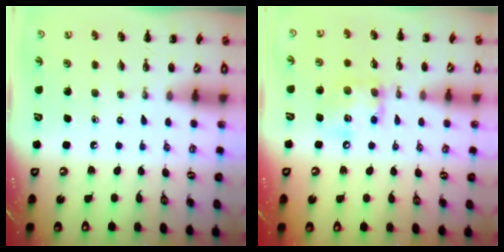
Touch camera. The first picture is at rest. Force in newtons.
{"total": 11.7, "press": 11.7, "slide": 1.2}